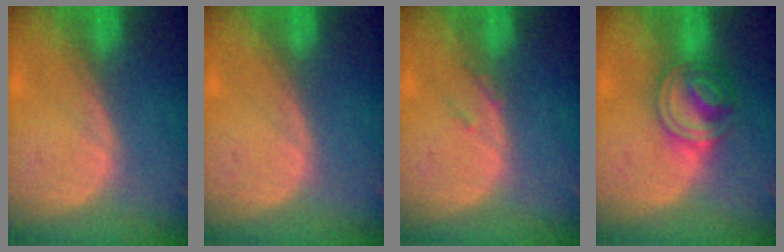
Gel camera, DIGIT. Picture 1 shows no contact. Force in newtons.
{"total": 0.0}
{"total": 1.0, "press": 1.0, "slide": 0.2}
{"total": 6.0, "press": 6.0, "slide": 0.5}